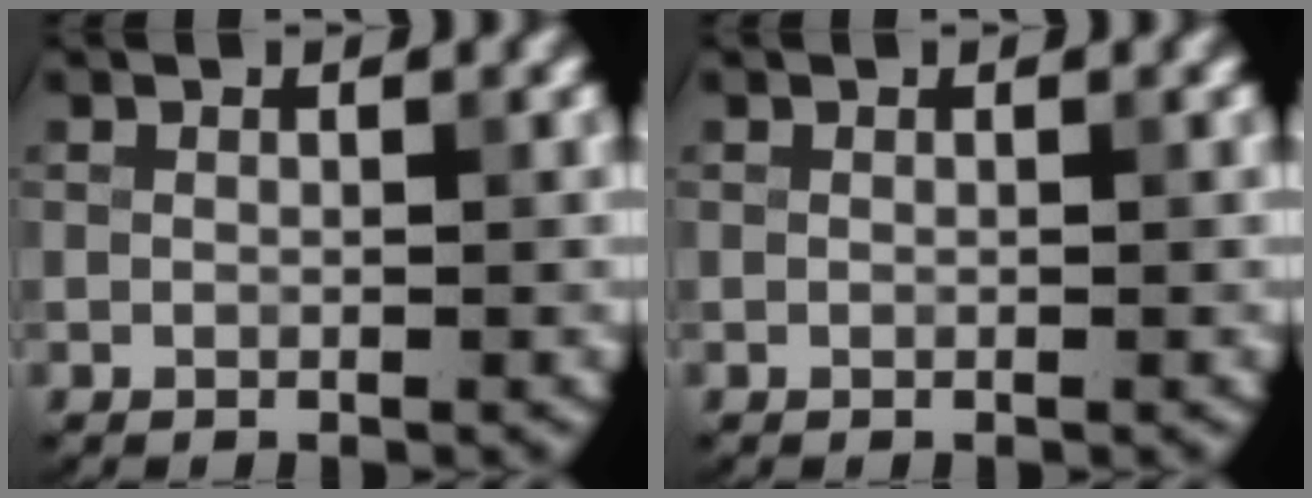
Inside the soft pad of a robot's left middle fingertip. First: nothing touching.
{"total": 0.0}